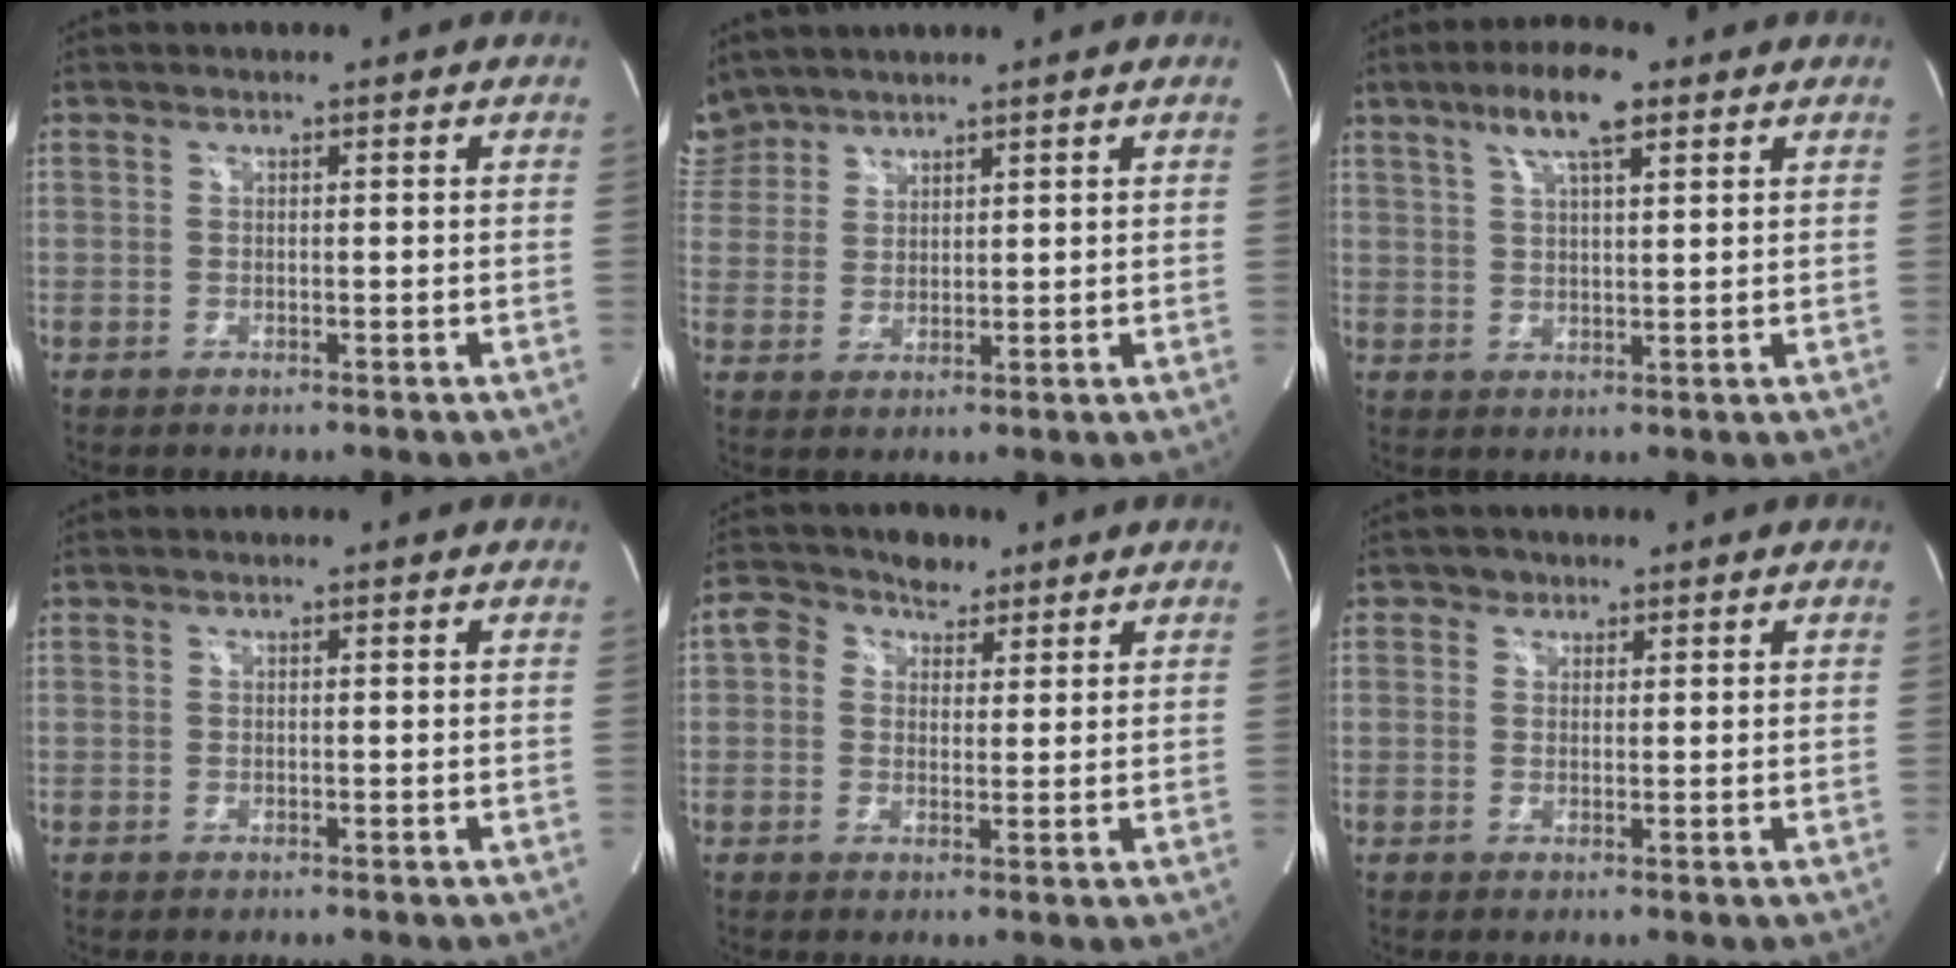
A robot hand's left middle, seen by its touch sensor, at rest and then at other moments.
{"total": 6.6, "force": [5.8, 3.1, 0.2], "torque": [-0.008, 0.013, 0.125]}
{"total": 7.8, "force": [4.6, 1.6, 6.1], "torque": [-0.115, 0.015, 0.081]}
{"total": 0.0}
{"total": 5.5, "force": [2.8, 4.0, 2.4], "torque": [-0.038, 0.032, 0.047]}
{"total": 1.7, "force": [1.0, 1.4, 0.1], "torque": [0.004, 0.001, 0.009]}